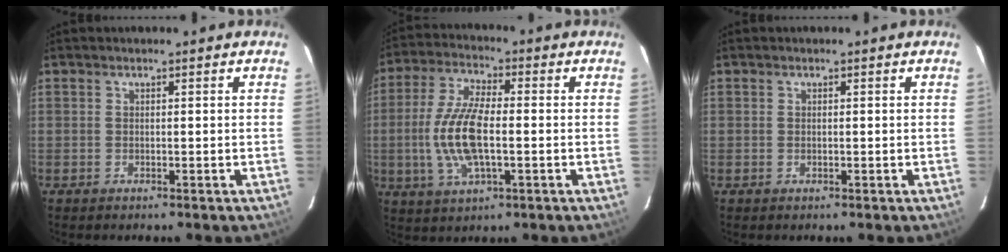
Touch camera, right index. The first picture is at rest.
{"total": 12.2, "force": [-1.7, 4.4, 11.2], "torque": [-0.238, 0.001, -0.034]}
{"total": 0.0}